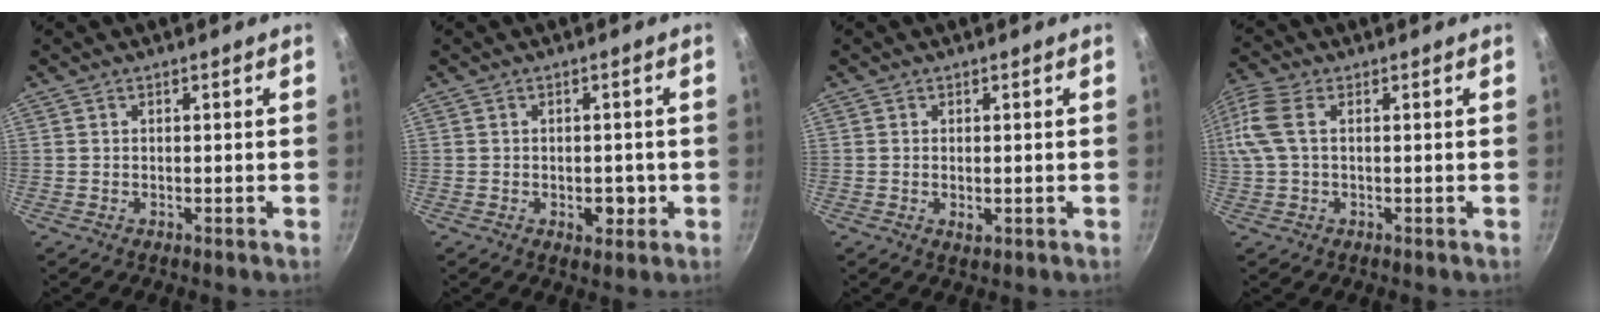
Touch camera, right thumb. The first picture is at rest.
{"total": 3.7, "force": [-0.8, 2.4, 2.7], "torque": [-0.015, 0.004, -0.008]}
{"total": 1.6, "force": [-0.1, 0.9, 1.3], "torque": [-0.022, -0.004, 0.000]}
{"total": 9.2, "force": [1.4, 4.8, 7.7], "torque": [-0.180, 0.018, 0.022]}